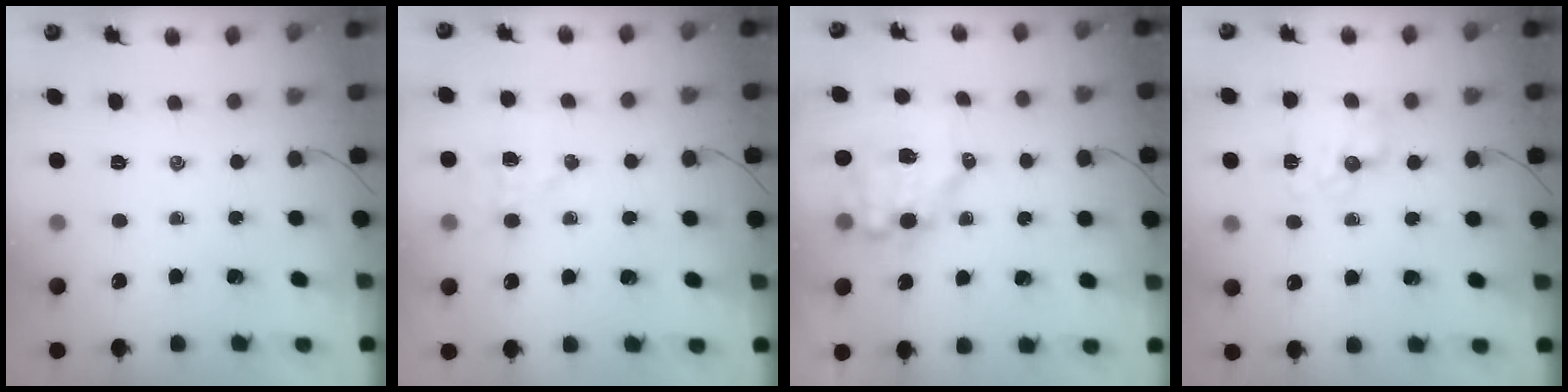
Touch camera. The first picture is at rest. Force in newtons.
{"total": 5.5, "press": 5.4, "slide": 1.1}
{"total": 8.6, "press": 8.4, "slide": 1.6}
{"total": 7.5, "press": 7.4, "slide": 0.8}